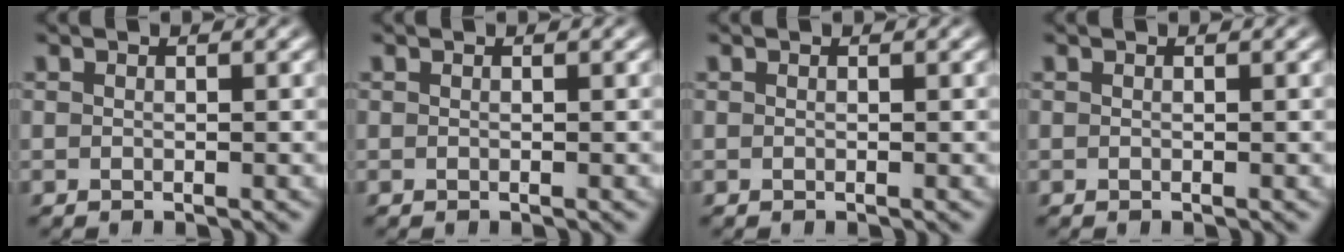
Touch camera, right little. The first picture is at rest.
{"total": 0.0}
{"total": 0.0}
{"total": 0.0}